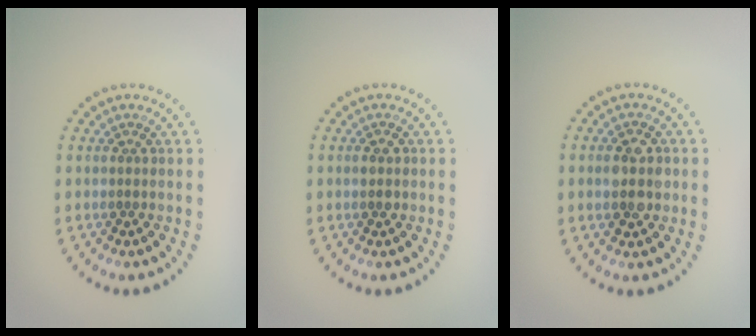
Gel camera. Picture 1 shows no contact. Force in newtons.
{"total": 1.6, "press": 1.6, "slide": 0.1}
{"total": 3.8, "press": 3.8, "slide": 0.1}